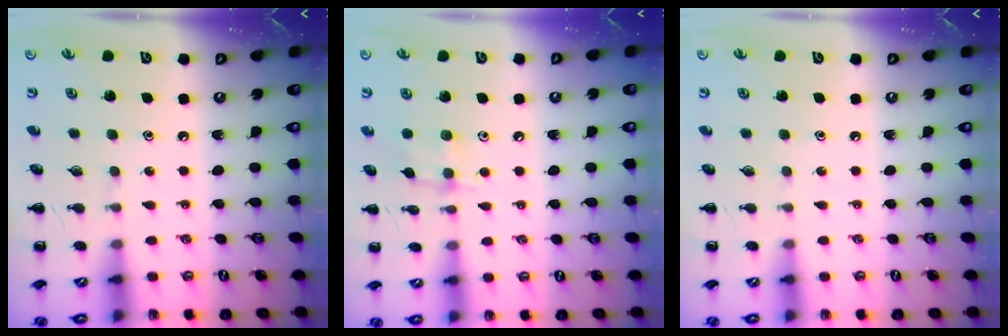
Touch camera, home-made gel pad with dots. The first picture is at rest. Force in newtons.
{"total": 7.2, "press": 7.2, "slide": 0.7}
{"total": 0.0}